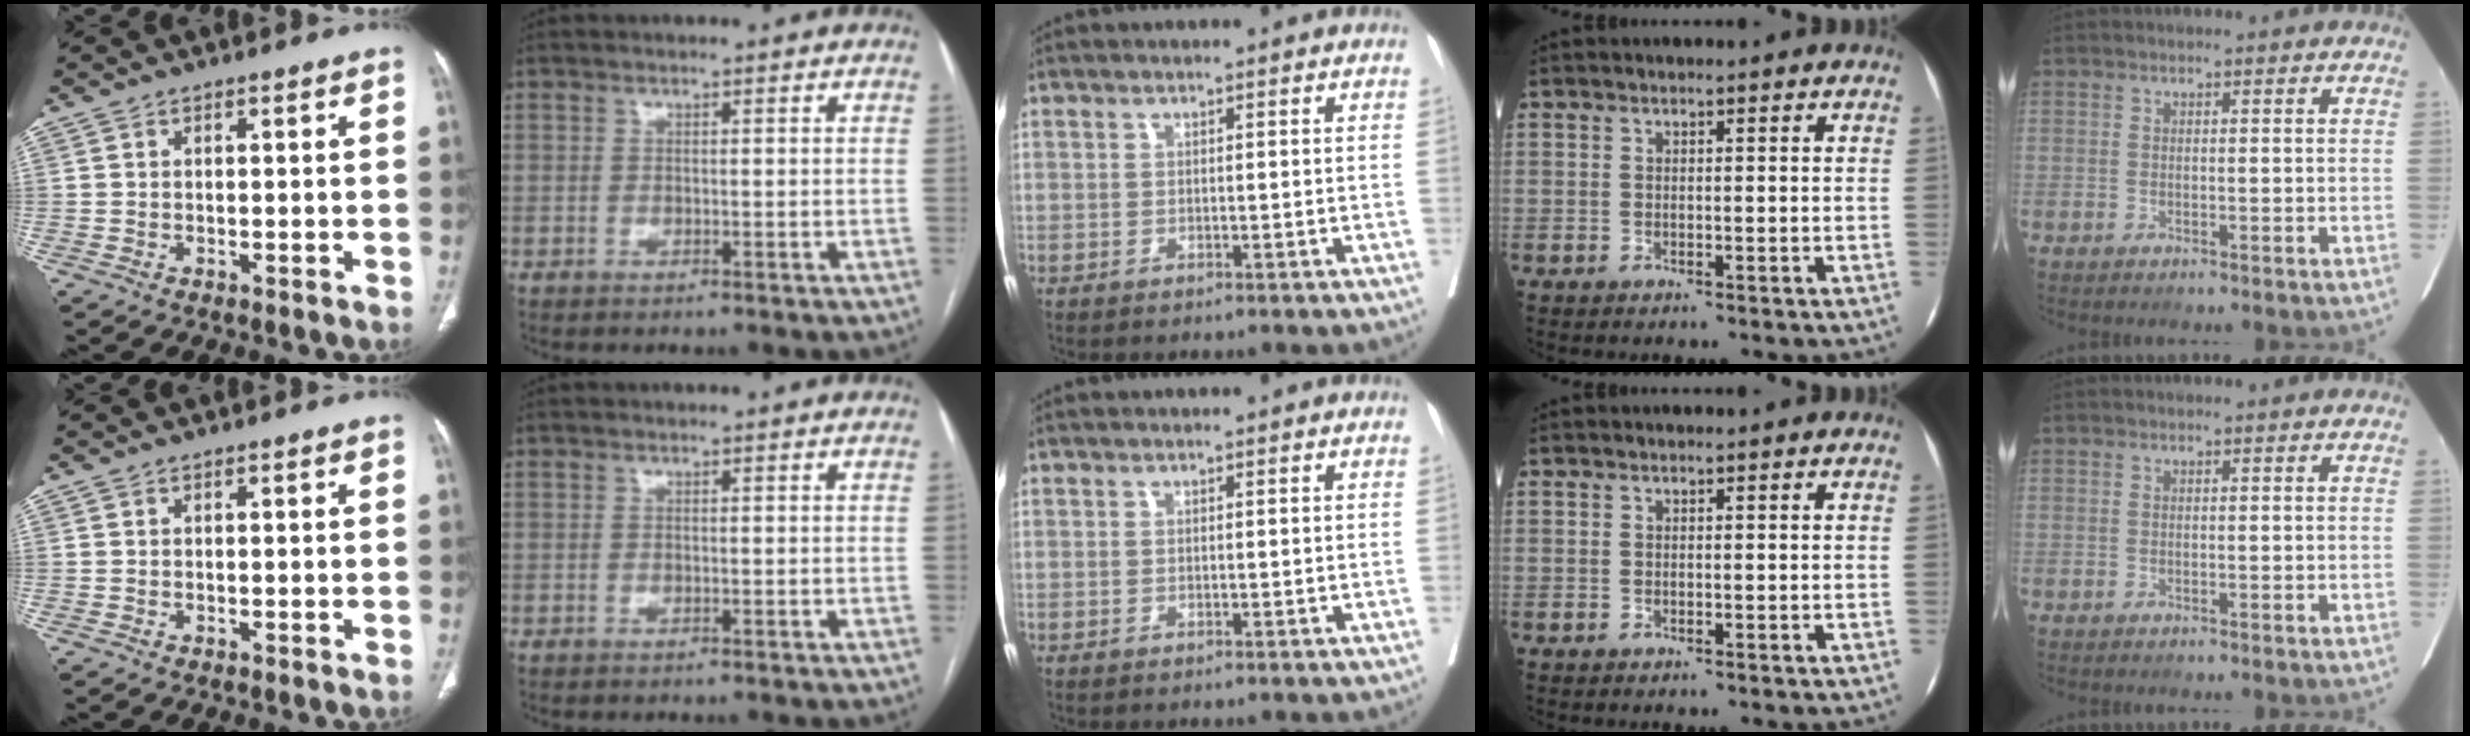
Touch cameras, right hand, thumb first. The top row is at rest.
{}